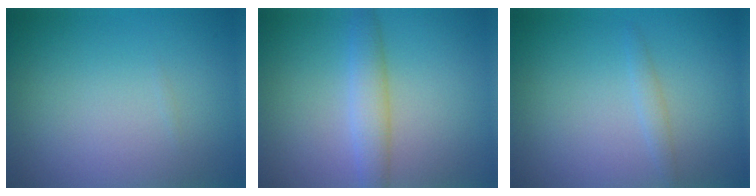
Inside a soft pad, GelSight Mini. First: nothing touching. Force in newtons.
{"total": 2.9, "press": 2.9, "slide": 0.1}
{"total": 0.9, "press": 0.9, "slide": 0.1}